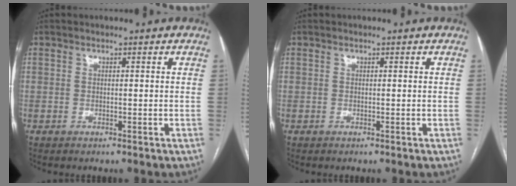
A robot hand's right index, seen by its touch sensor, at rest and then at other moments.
{"total": 0.0}